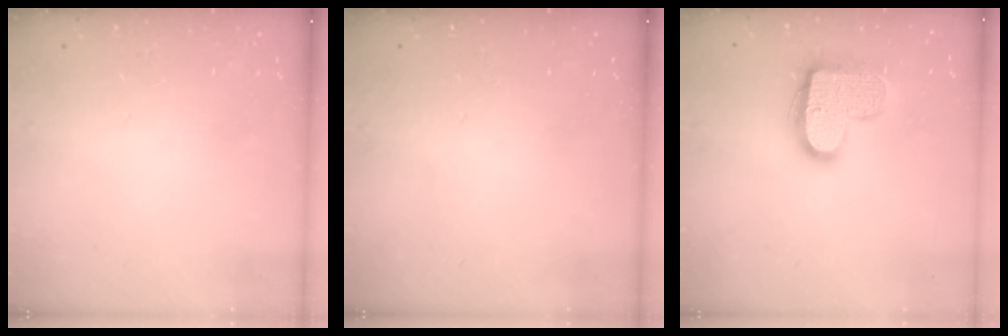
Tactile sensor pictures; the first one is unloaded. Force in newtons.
{"total": 0.0}
{"total": 15.5, "press": 15.5, "slide": 0.8}